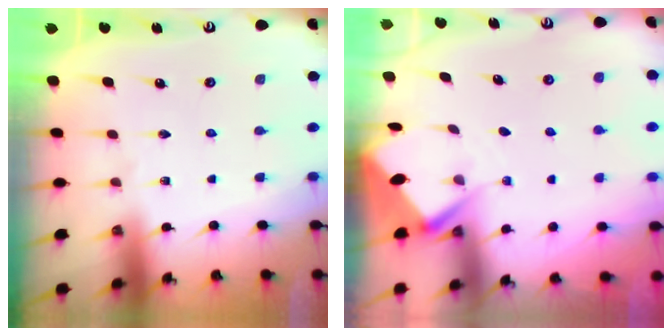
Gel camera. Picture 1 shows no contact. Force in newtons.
{"total": 2.9, "press": 2.8, "slide": 0.4}